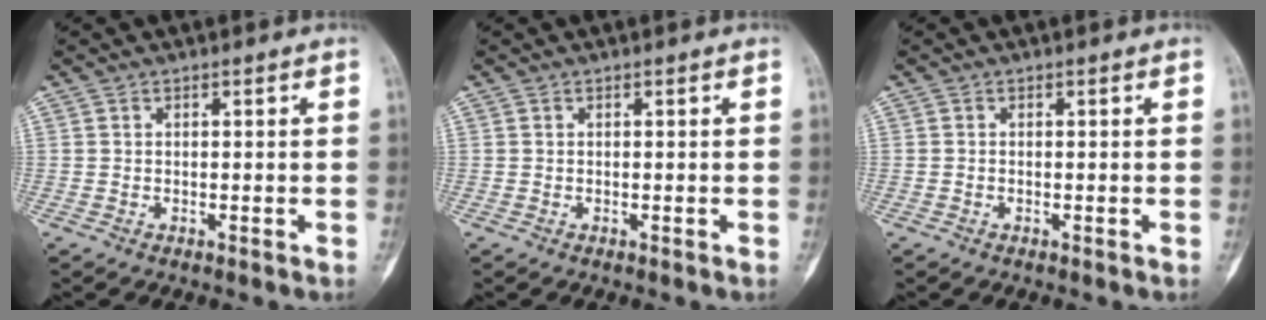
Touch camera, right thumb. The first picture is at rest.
{"total": 0.0}
{"total": 0.0}